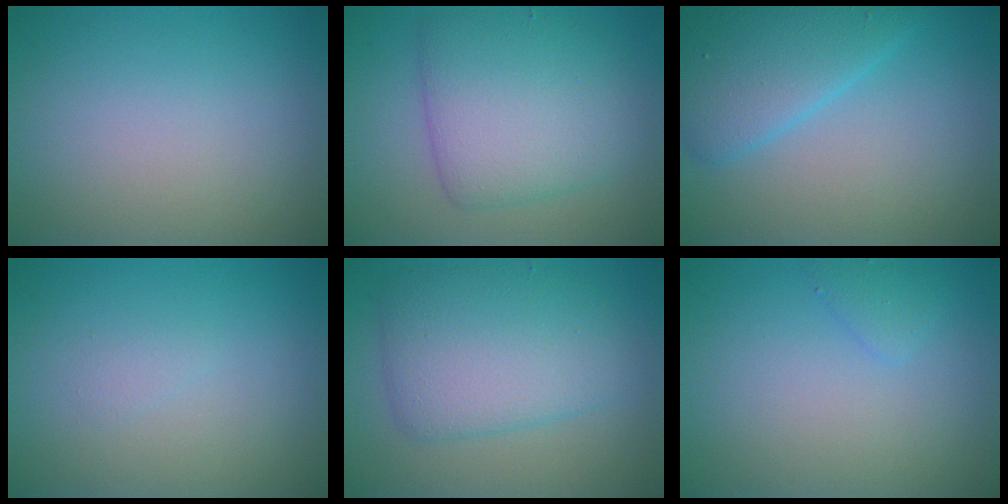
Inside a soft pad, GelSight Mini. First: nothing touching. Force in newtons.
{"total": 6.7, "press": 6.7, "slide": 0.2}
{"total": 4.8, "press": 4.8, "slide": 0.1}
{"total": 0.6, "press": 0.6, "slide": 0.1}
{"total": 6.3, "press": 6.2, "slide": 0.1}
{"total": 1.1, "press": 1.1, "slide": 0.0}